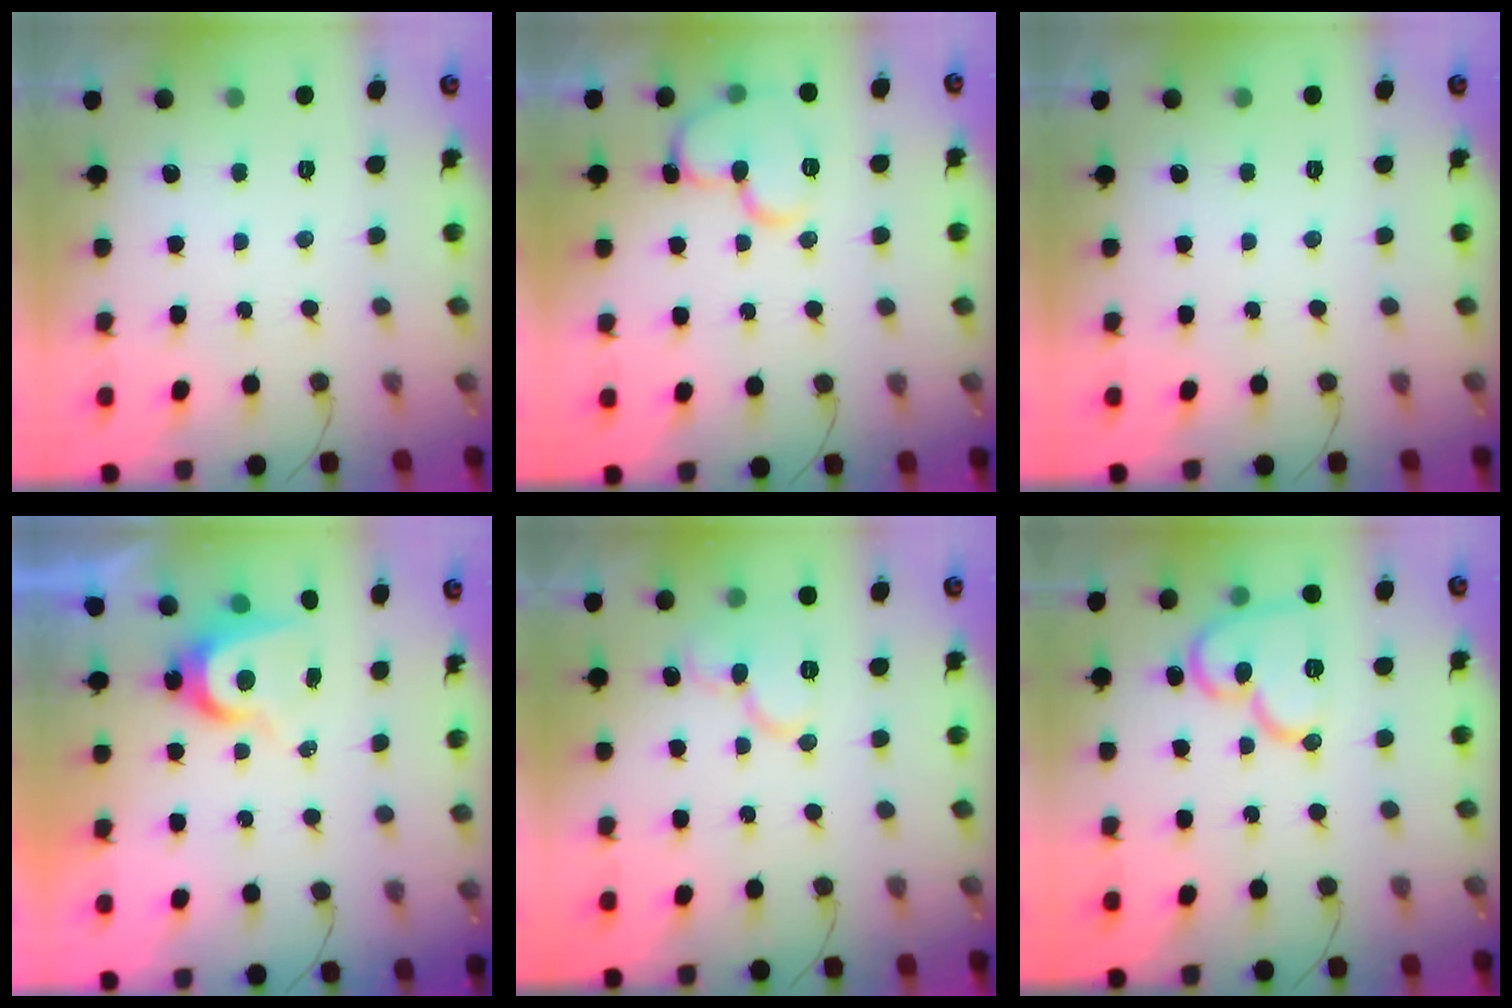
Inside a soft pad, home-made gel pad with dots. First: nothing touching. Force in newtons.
{"total": 11.9, "press": 11.8, "slide": 1.9}
{"total": 0.0}
{"total": 7.3, "press": 7.3, "slide": 0.6}
{"total": 11.3, "press": 11.2, "slide": 1.2}
{"total": 14.0, "press": 13.9, "slide": 1.7}